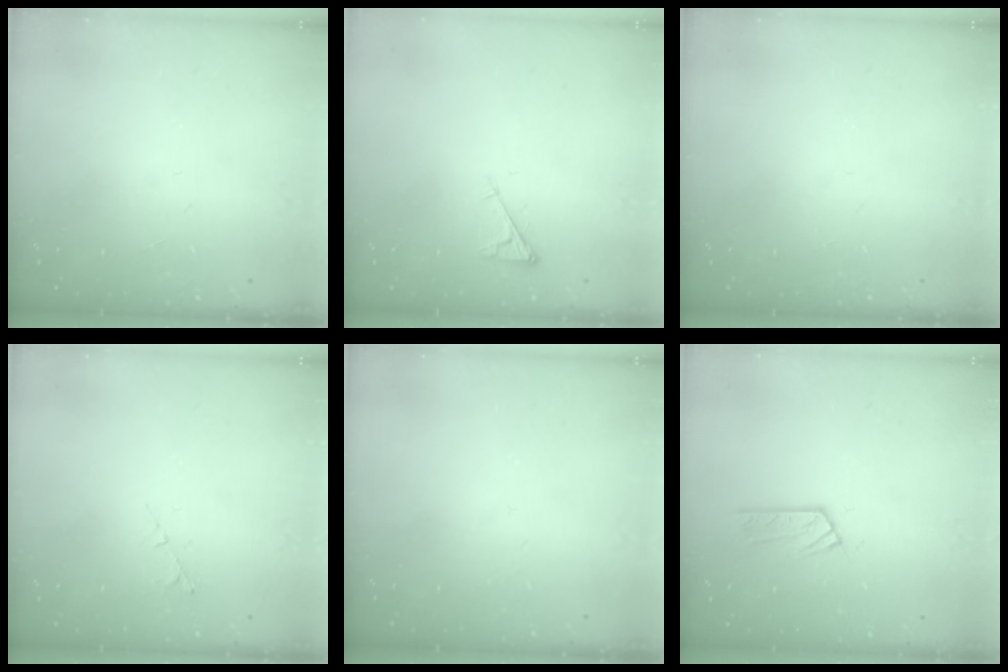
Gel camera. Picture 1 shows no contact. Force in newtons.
{"total": 2.8, "press": 2.7, "slide": 0.4}
{"total": 0.0}
{"total": 2.9, "press": 2.9, "slide": 0.4}
{"total": 0.0}
{"total": 6.4, "press": 6.4, "slide": 0.3}